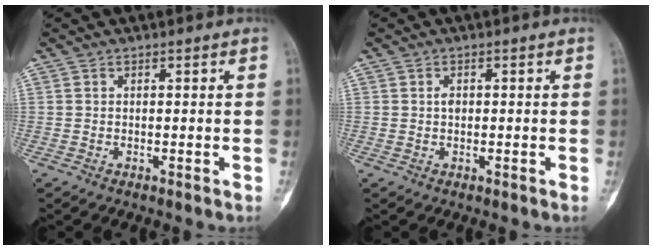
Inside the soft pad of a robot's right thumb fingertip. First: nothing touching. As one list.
[{"total": 1.2, "force": [0.1, 0.8, 0.9], "torque": [-0.011, 0.002, 0.000]}]